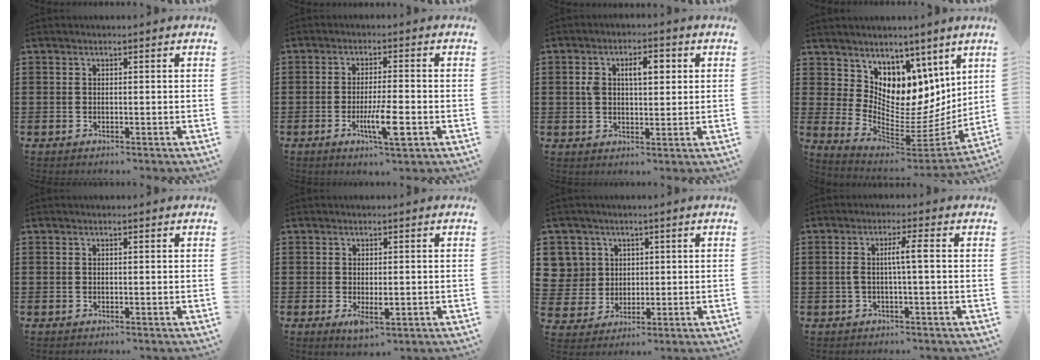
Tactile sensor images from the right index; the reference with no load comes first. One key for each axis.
{"total": 6.7, "fx": -2.4, "fy": 1.1, "fz": 6.2, "tx": -0.118, "ty": -0.013, "tz": -0.043}
{"total": 5.0, "fx": 1.2, "fy": 2.6, "fz": 4.1, "tx": -0.062, "ty": 0.005, "tz": 0.012}
{"total": 6.7, "fx": 4.9, "fy": 4.6, "fz": -0.5, "tx": -0.023, "ty": -0.092, "tz": 0.090}
{"total": 0.0}
{"total": 2.8, "fx": -0.4, "fy": 1.2, "fz": 2.5, "tx": -0.036, "ty": -0.001, "tz": -0.008}
{"total": 6.0, "fx": 1.6, "fy": 5.7, "fz": 0.4, "tx": -0.046, "ty": 0.014, "tz": 0.029}
{"total": 3.5, "fx": -0.1, "fy": 0.1, "fz": 3.5, "tx": -0.066, "ty": 0.001, "tz": -0.008}